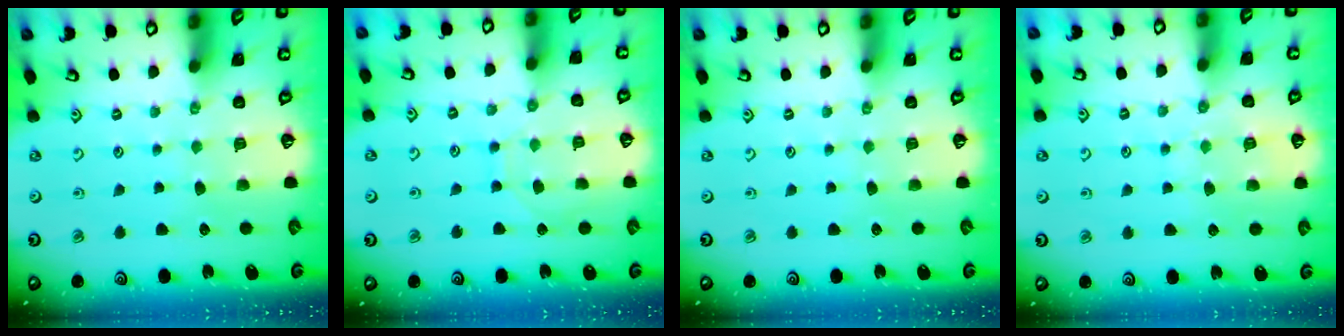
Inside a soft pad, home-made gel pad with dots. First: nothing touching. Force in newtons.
{"total": 5.6, "press": 5.5, "slide": 0.5}
{"total": 0.0}
{"total": 6.6, "press": 6.6, "slide": 0.5}